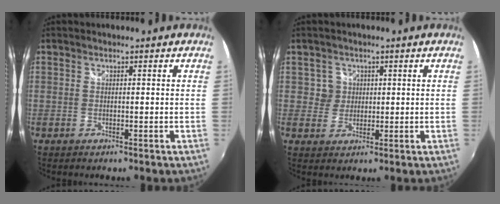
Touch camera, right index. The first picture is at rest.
{"total": 3.3, "force": [0.7, 3.2, 0.1], "torque": [0.008, 0.011, 0.010]}